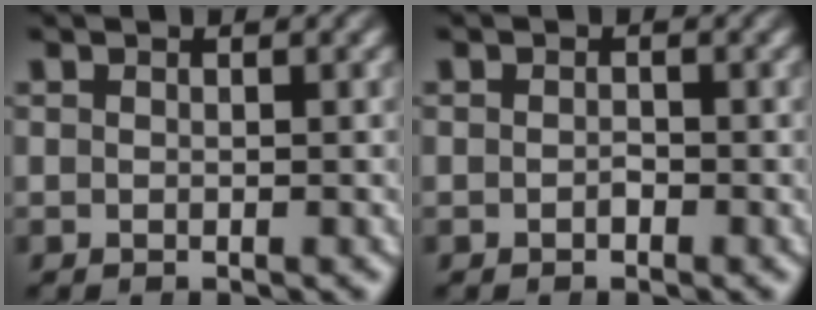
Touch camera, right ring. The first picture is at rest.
{"total": 0.5, "force": [-0.4, 0.3, 0.0], "torque": [-0.007, -0.005, -0.006]}